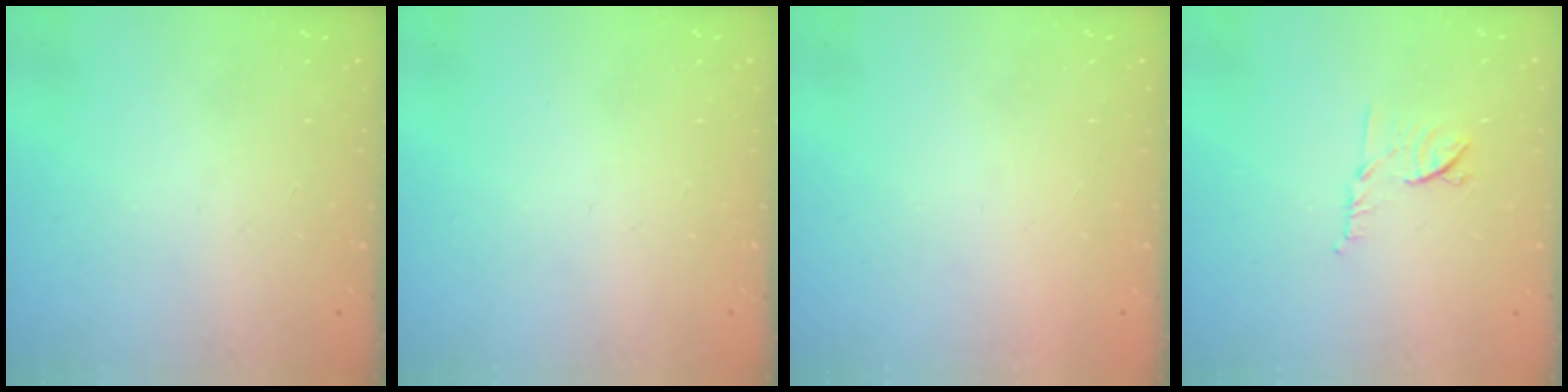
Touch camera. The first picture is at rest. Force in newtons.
{"total": 0.0}
{"total": 1.6, "press": 1.6, "slide": 0.1}
{"total": 8.0, "press": 7.9, "slide": 1.0}